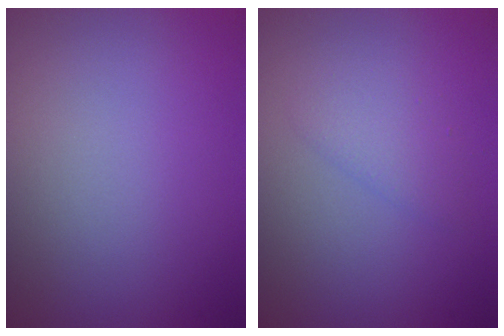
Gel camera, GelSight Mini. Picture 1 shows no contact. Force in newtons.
{"total": 1.7, "press": 1.7, "slide": 0.2}